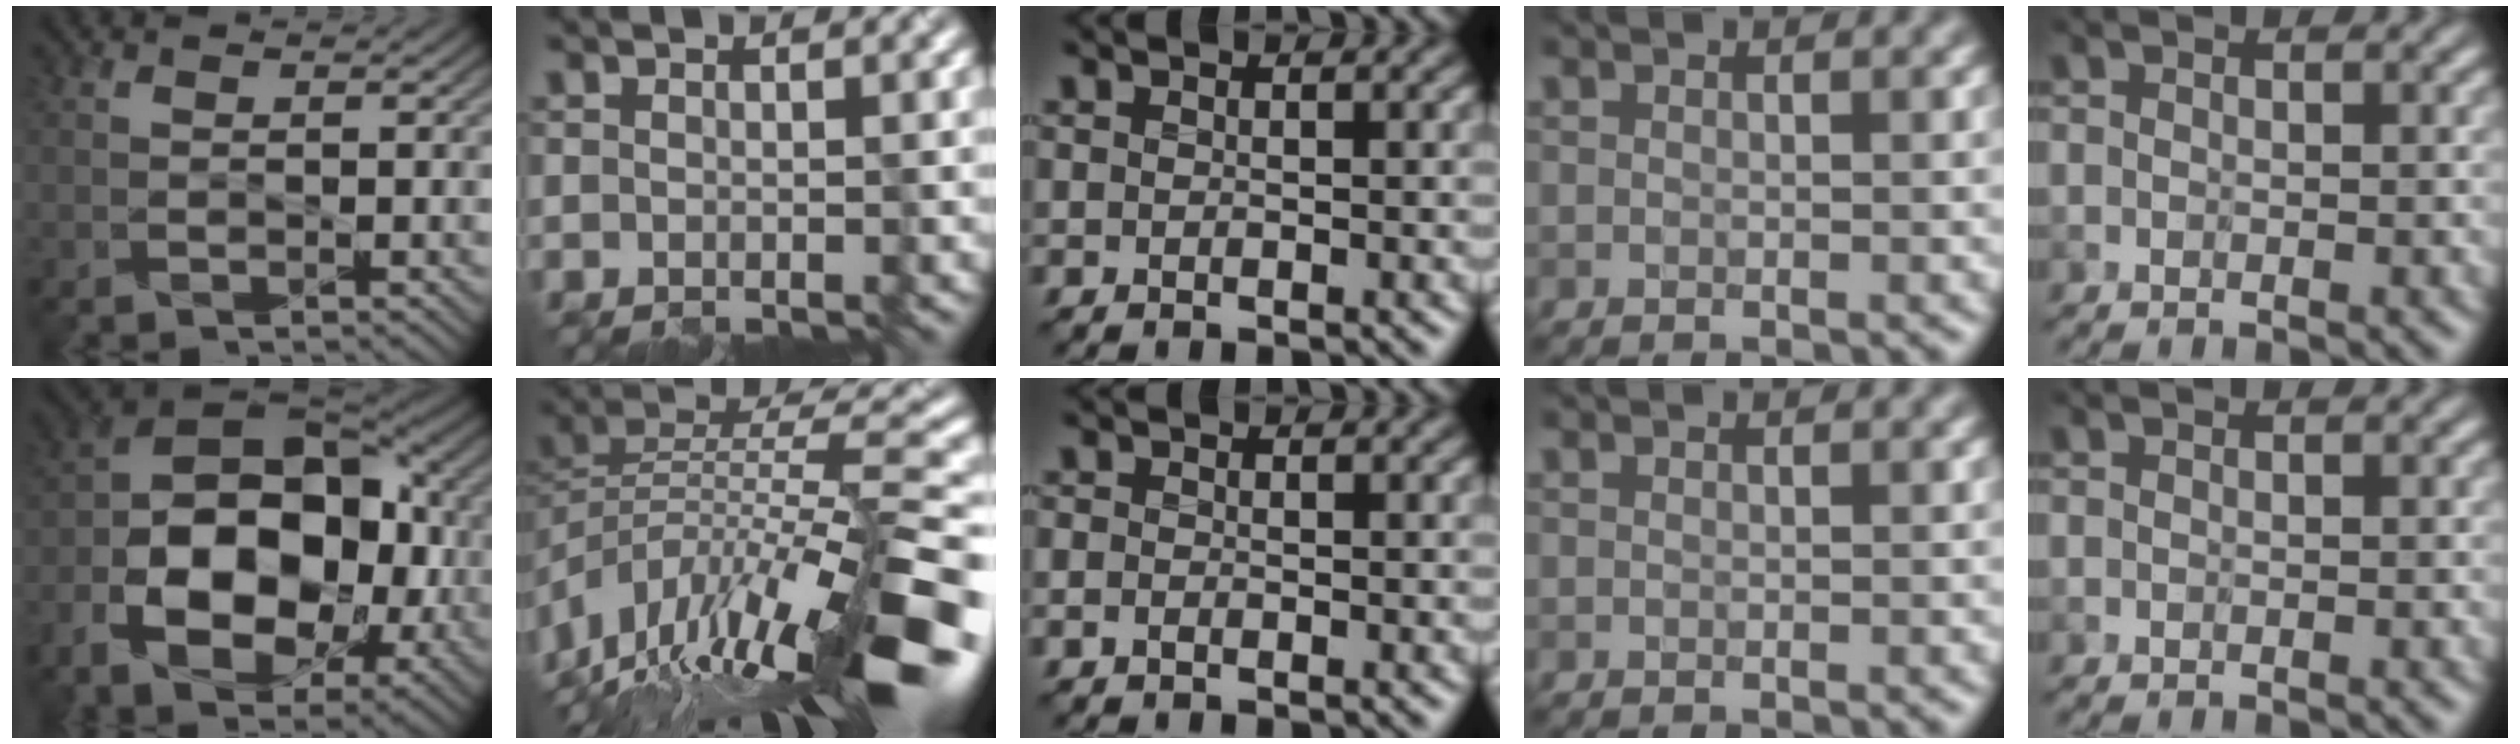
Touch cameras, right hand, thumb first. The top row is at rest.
{"thumb": {"total": 17.0, "force": [-4.3, 10.5, 12.6], "torque": [-0.221, -0.025, -0.083]}, "index": {"total": 15.1, "force": [-8.4, 5.0, 11.5], "torque": [-0.212, 0.016, -0.147]}, "middle": {"total": 0.7, "force": [-0.4, 0.5, 0.4], "torque": [-0.008, -0.002, -0.008]}}